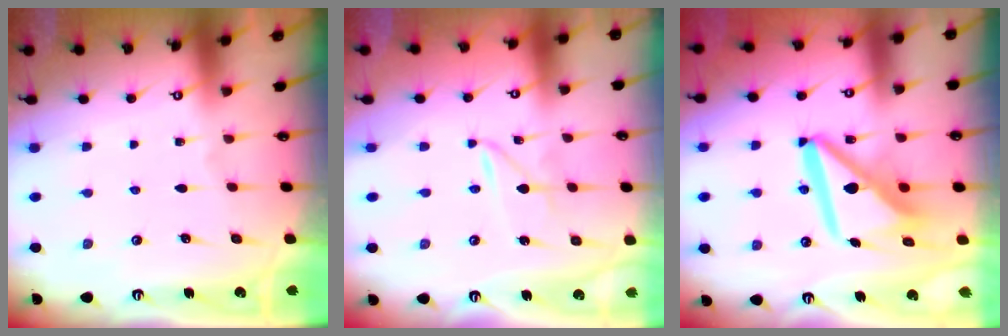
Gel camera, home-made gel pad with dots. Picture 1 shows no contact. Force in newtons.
{"total": 1.6, "press": 1.6, "slide": 0.3}
{"total": 13.4, "press": 13.3, "slide": 1.6}